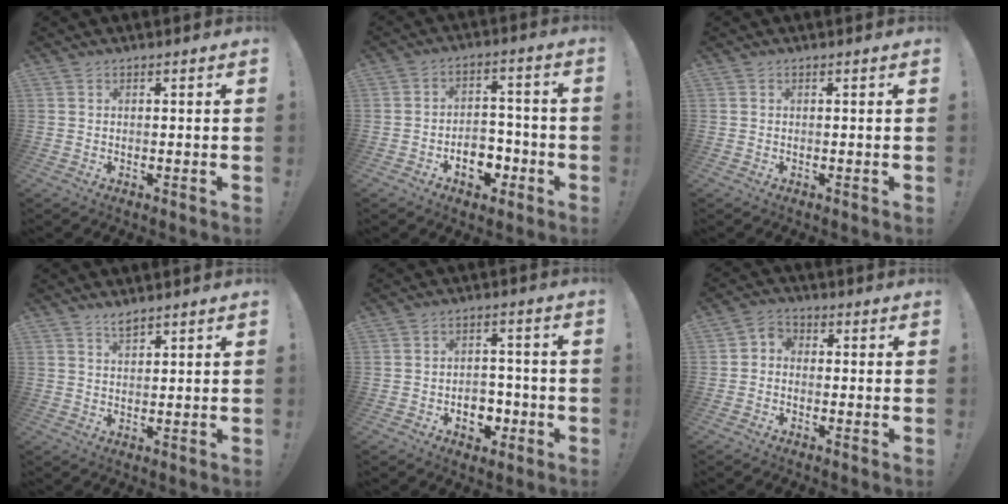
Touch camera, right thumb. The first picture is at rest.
{"total": 9.8, "force": [-4.4, 6.8, 5.6], "torque": [-0.075, 0.038, -0.069]}
{"total": 0.0}
{"total": 2.8, "force": [2.3, 0.8, 1.4], "torque": [-0.019, -0.014, 0.040]}
{"total": 7.7, "force": [-2.7, 5.9, 4.1], "torque": [-0.055, 0.015, -0.044]}
{"total": 3.4, "force": [-1.7, 2.4, 1.6], "torque": [-0.036, 0.011, -0.032]}